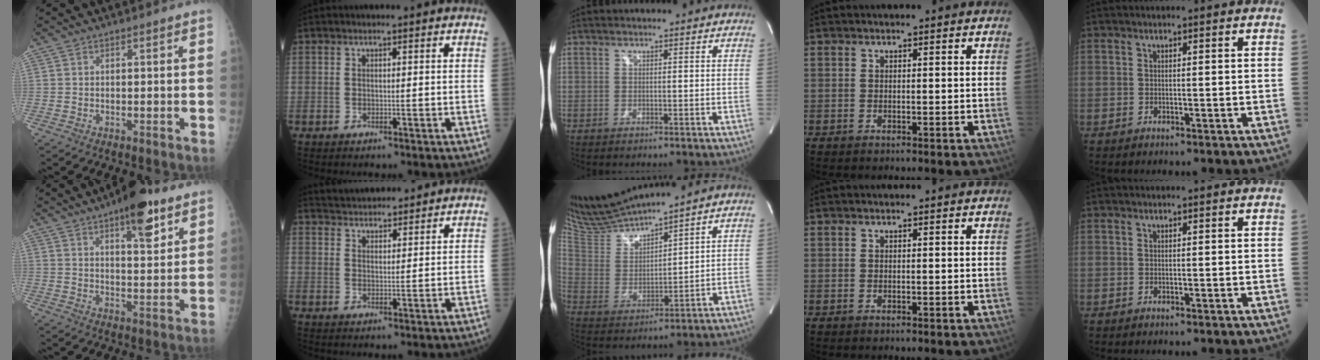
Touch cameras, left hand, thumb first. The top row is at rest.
{"thumb": {"total": 10.8, "force": [6.3, 3.7, 8.0], "torque": [-0.094, -0.030, 0.089]}, "index": {"total": 7.5, "force": [7.2, 1.2, 1.5], "torque": [-0.027, 0.023, 0.109]}, "middle": {"total": 11.9, "force": [11.2, -0.7, 4.1], "torque": [-0.097, 0.003, 0.228]}}